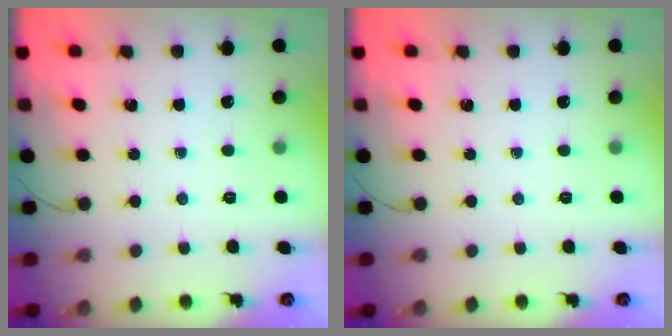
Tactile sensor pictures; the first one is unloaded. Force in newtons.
{"total": 0.0}